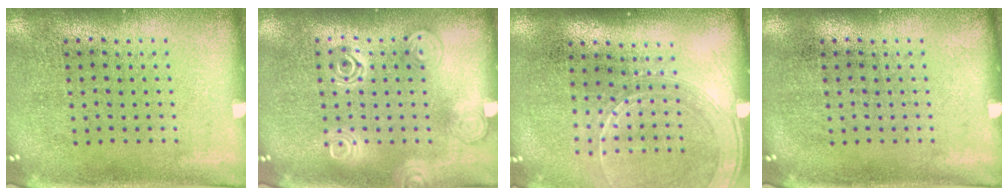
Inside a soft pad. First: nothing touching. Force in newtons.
{"total": 1.3, "press": 1.3, "slide": 0.1}
{"total": 1.7, "press": 1.5, "slide": 0.7}
{"total": 0.0}